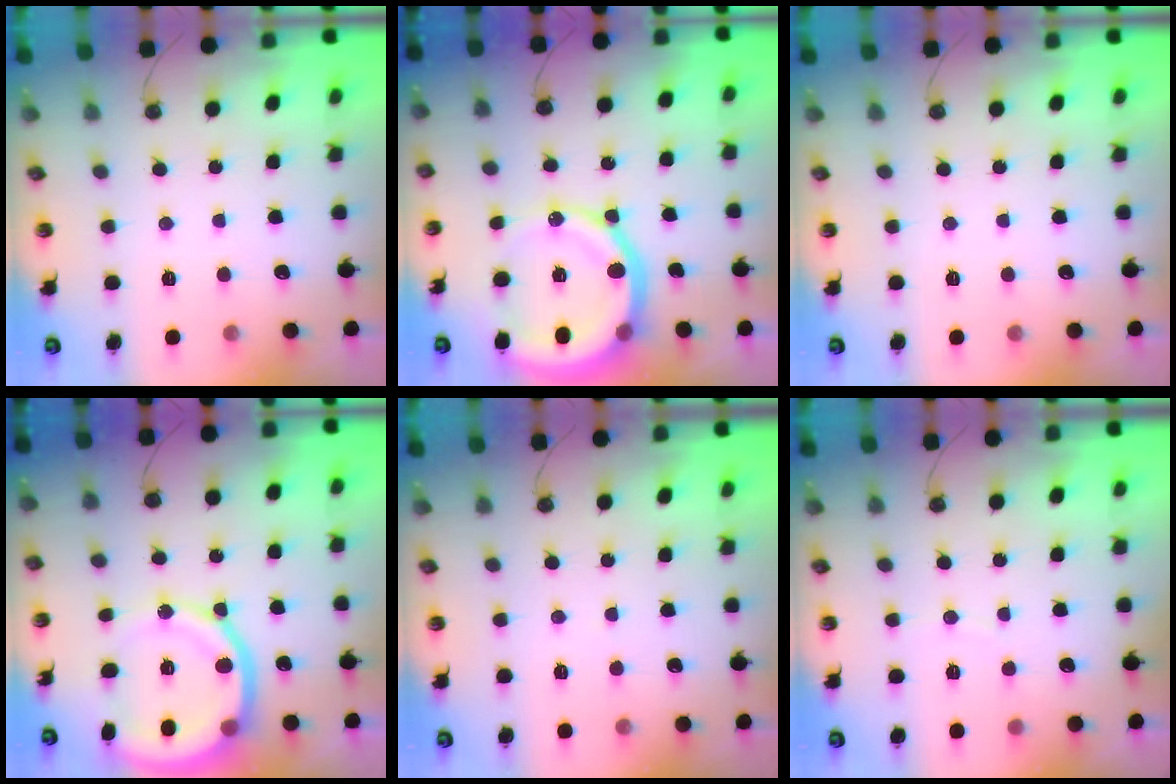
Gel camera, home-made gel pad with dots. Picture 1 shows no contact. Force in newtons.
{"total": 17.8, "press": 17.7, "slide": 2.1}
{"total": 0.0}
{"total": 16.3, "press": 16.1, "slide": 2.6}
{"total": 4.0, "press": 4.0, "slide": 0.5}
{"total": 2.7, "press": 2.7, "slide": 0.3}